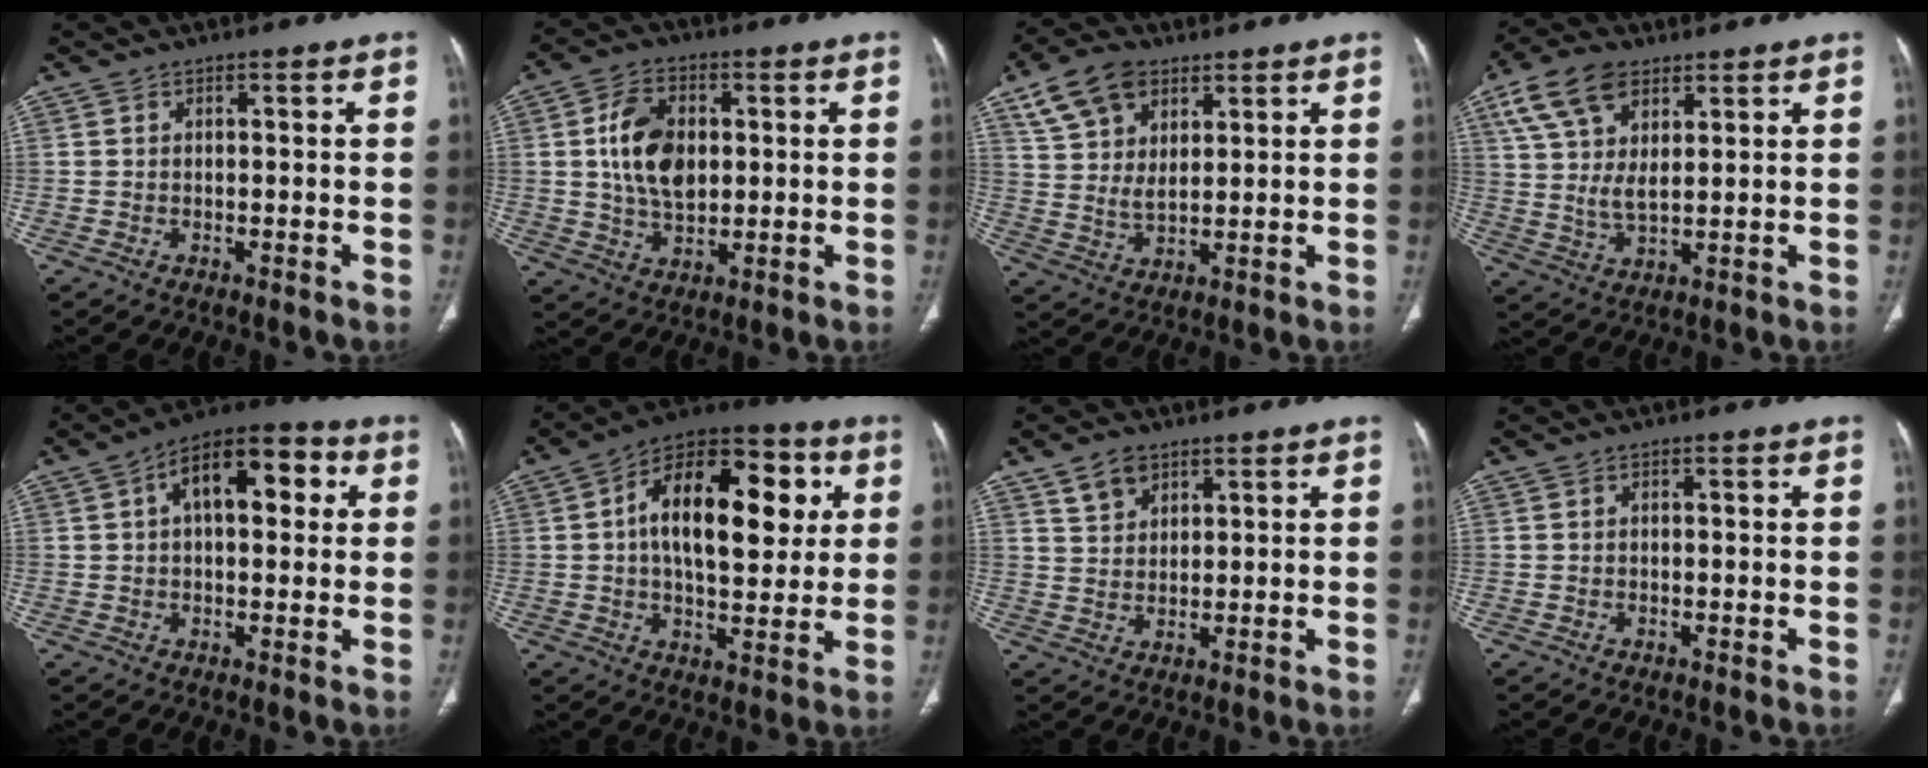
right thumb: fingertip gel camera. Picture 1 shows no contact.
{"total": 11.1, "force": [1.5, 7.2, 8.3], "torque": [-0.135, -0.004, 0.031]}
{"total": 10.9, "force": [6.0, 6.4, 6.5], "torque": [-0.108, -0.015, 0.119]}
{"total": 11.8, "force": [6.0, 6.0, 8.2], "torque": [-0.157, -0.012, 0.118]}
{"total": 13.6, "force": [3.6, 7.0, 11.0], "torque": [-0.142, 0.027, 0.047]}
{"total": 21.1, "force": [4.3, 11.2, 17.4], "torque": [-0.233, 0.016, 0.054]}
{"total": 5.0, "force": [3.2, 3.2, 2.1], "torque": [-0.024, -0.020, 0.066]}
{"total": 0.0}